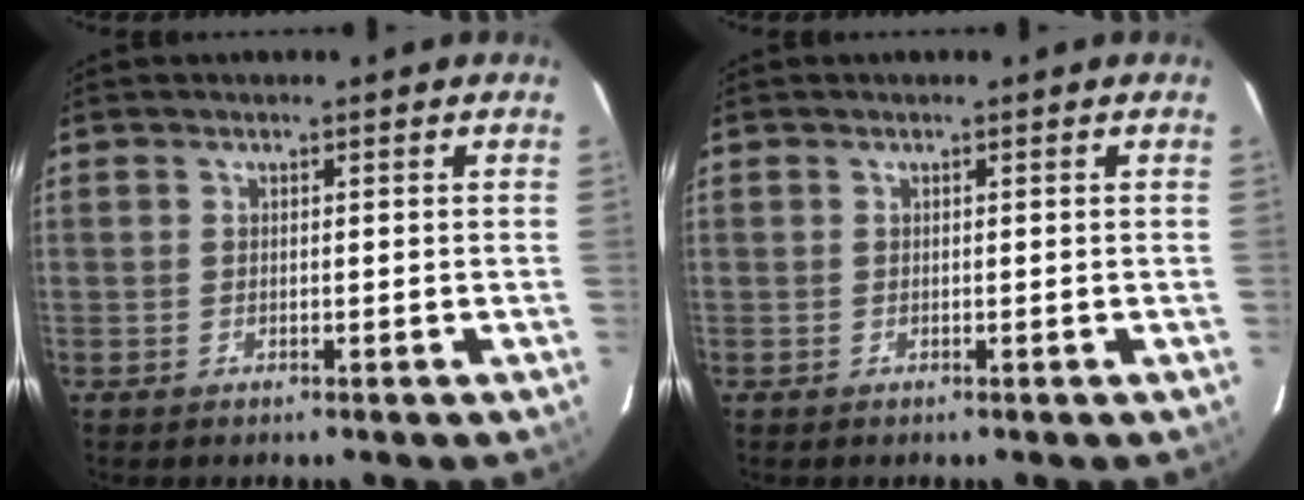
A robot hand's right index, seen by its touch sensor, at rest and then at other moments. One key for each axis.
{"total": 0.0}